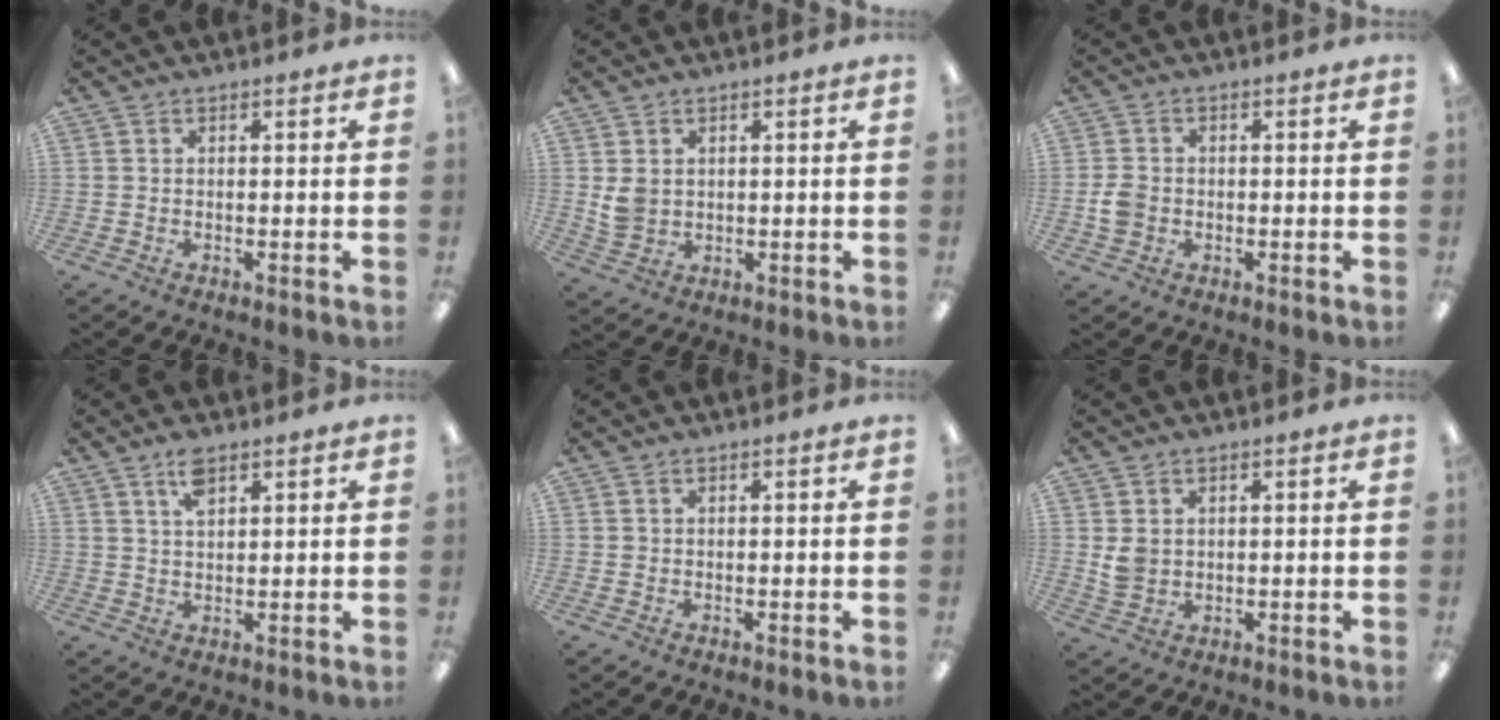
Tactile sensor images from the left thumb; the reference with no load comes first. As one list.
[{"total": 4.2, "force": [1.3, 3.3, 2.2], "torque": [-0.036, 0.001, 0.027]}, {"total": 3.9, "force": [-0.6, 3.2, 2.0], "torque": [-0.026, 0.004, -0.011]}, {"total": 4.9, "force": [3.2, 2.0, 3.2], "torque": [-0.064, -0.001, 0.055]}, {"total": 0.6, "force": [0.2, 0.5, 0.2], "torque": [-0.005, 0.003, 0.003]}, {"total": 3.7, "force": [1.2, 2.9, 1.9], "torque": [-0.030, 0.000, 0.023]}]